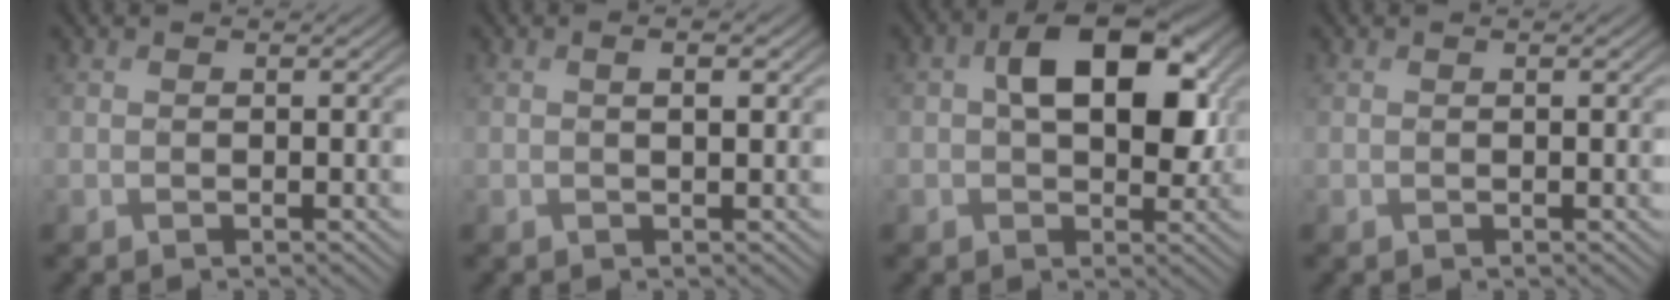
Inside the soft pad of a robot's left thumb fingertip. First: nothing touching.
{"total": 1.8, "force": [0.5, 0.5, 1.7], "torque": [-0.013, -0.008, 0.008]}
{"total": 10.8, "force": [2.2, 6.7, 8.2], "torque": [-0.139, 0.002, 0.032]}
{"total": 0.0}